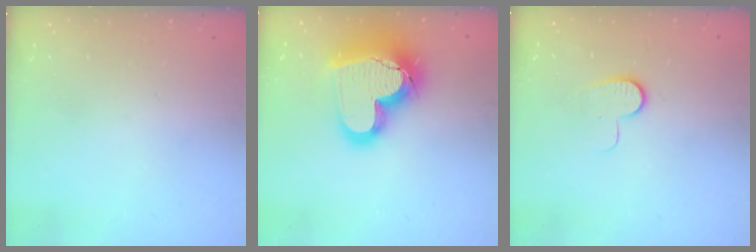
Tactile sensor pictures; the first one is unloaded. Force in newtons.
{"total": 21.8, "press": 21.7, "slide": 1.8}
{"total": 7.0, "press": 7.0, "slide": 0.6}